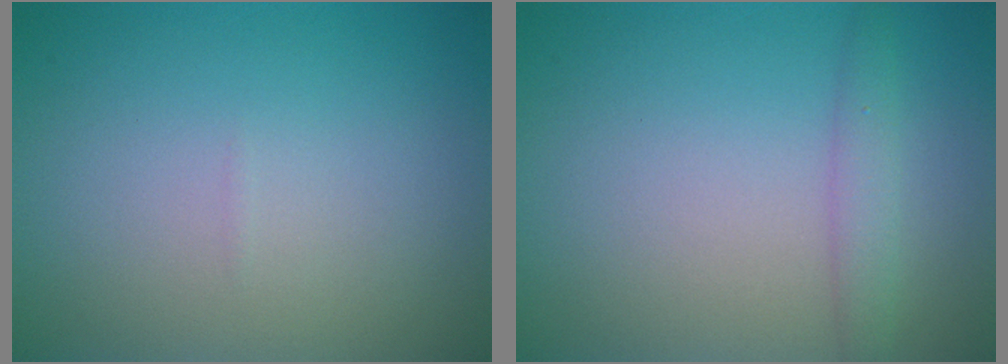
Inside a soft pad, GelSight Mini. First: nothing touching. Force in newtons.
{"total": 1.7, "press": 1.7, "slide": 0.2}